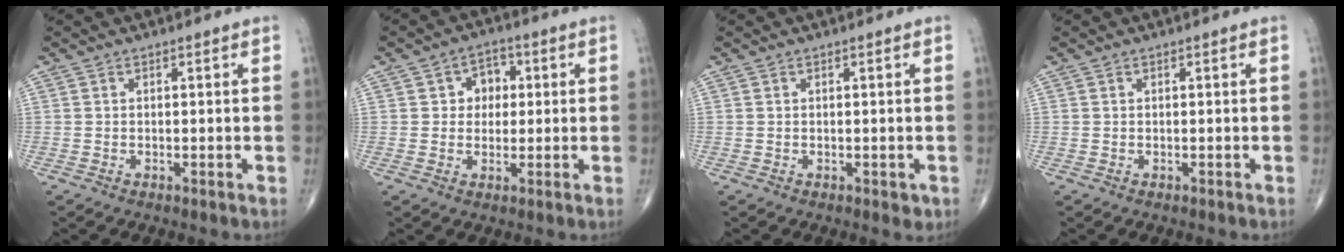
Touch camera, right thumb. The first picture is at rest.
{"total": 5.4, "force": [1.0, 4.5, 2.8], "torque": [-0.006, 0.006, 0.009]}
{"total": 1.3, "force": [-0.1, 0.8, 1.0], "torque": [-0.007, -0.002, 0.001]}
{"total": 0.0}